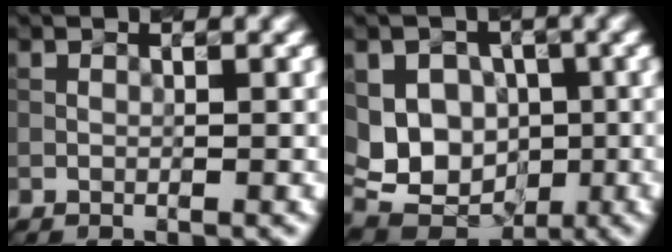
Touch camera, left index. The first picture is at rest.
{"total": 7.7, "force": [0.4, 6.2, 4.4], "torque": [-0.059, 0.004, -0.002]}